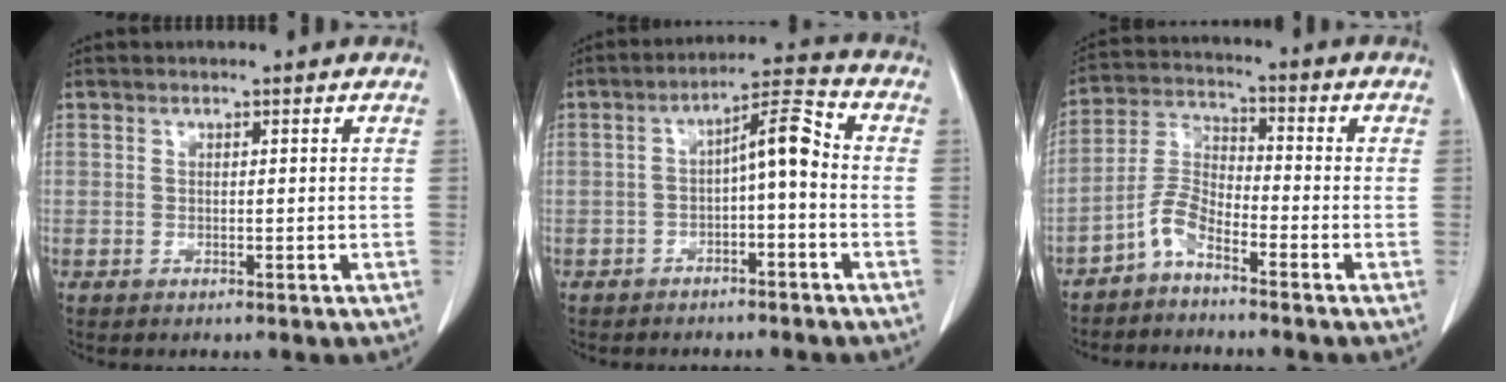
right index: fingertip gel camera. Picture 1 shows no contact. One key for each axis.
{"total": 6.8, "fx": -1.2, "fy": 1.6, "fz": 6.5, "tx": -0.104, "ty": 0.031, "tz": -0.020}
{"total": 5.3, "fx": -3.9, "fy": 1.5, "fz": 3.2, "tx": -0.076, "ty": 0.002, "tz": -0.087}